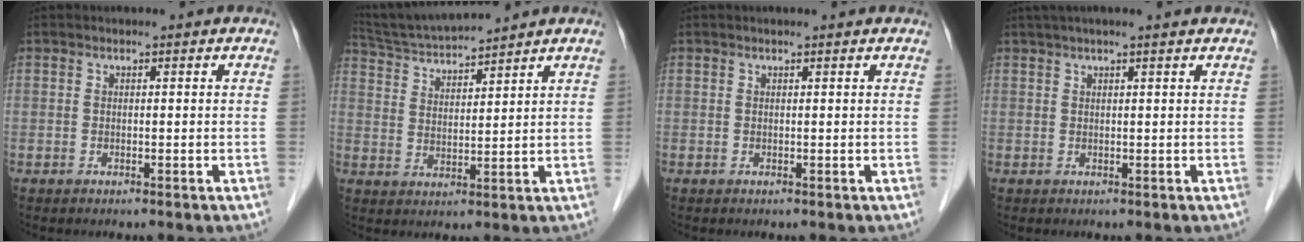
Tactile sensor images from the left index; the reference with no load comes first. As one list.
[{"total": 9.1, "force": [8.6, -0.8, 2.7], "torque": [-0.058, 0.014, 0.163]}, {"total": 0.8, "force": [0.7, 0.0, 0.3], "torque": [-0.010, 0.003, 0.008]}, {"total": 6.7, "force": [5.5, -0.3, 3.8], "torque": [-0.057, 0.032, 0.071]}]